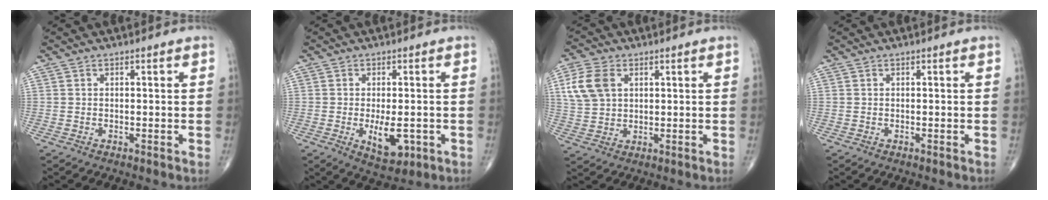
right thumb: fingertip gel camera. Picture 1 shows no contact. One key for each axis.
{"total": 6.8, "fx": -1.6, "fy": 3.2, "fz": 5.8, "tx": -0.083, "ty": -0.010, "tz": -0.017}
{"total": 8.2, "fx": 2.7, "fy": 5.7, "fz": 5.4, "tx": -0.108, "ty": 0.000, "tz": 0.056}
{"total": 0.0}